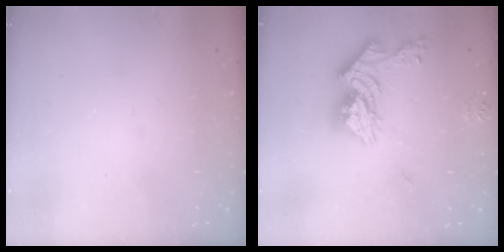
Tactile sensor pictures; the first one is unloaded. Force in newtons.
{"total": 14.4, "press": 14.4, "slide": 1.5}